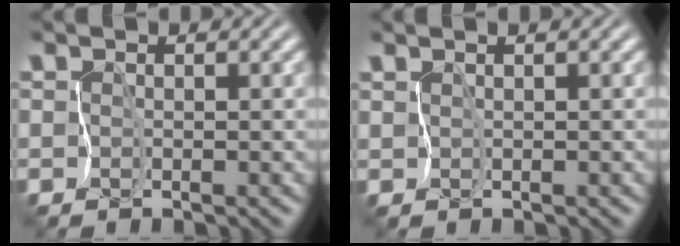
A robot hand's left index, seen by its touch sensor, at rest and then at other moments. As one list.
[{"total": 1.2, "force": [1.0, 0.1, 0.7], "torque": [-0.018, 0.004, 0.017]}]